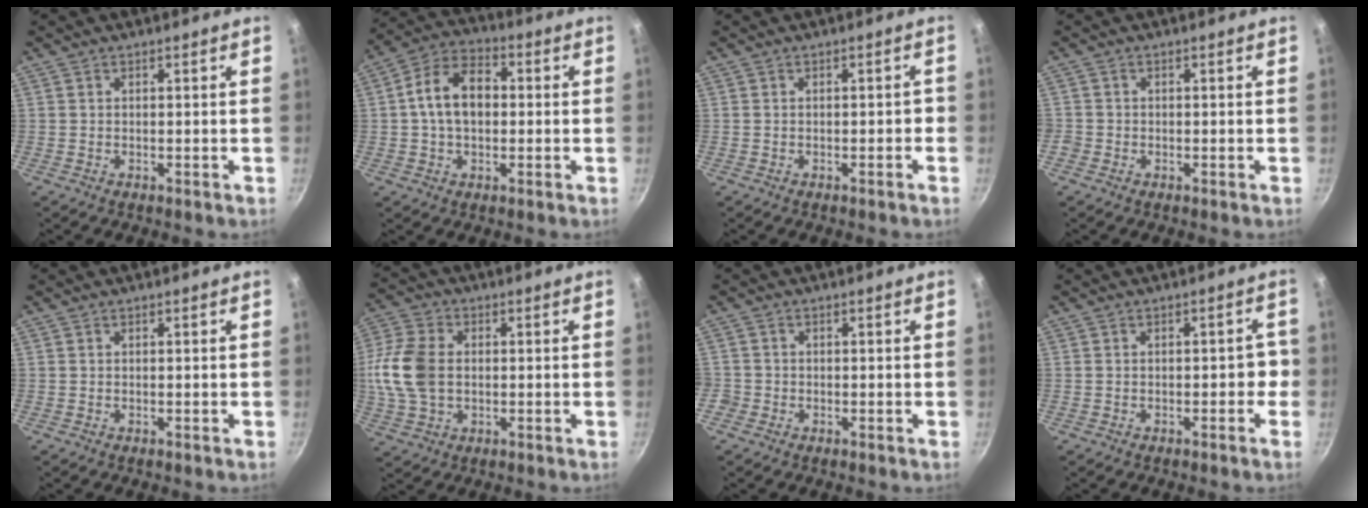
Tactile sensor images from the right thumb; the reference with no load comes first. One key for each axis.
{"total": 11.2, "fx": 0.5, "fy": 7.5, "fz": 8.3, "tx": -0.120, "ty": 0.029, "tz": -0.005}
{"total": 1.5, "fx": -0.6, "fy": 0.7, "fz": 1.2, "tx": -0.011, "ty": 0.013, "tz": -0.006}
{"total": 1.1, "fx": -0.6, "fy": 0.9, "fz": 0.2, "tx": -0.007, "ty": 0.001, "tz": -0.015}
{"total": 0.0}
{"total": 12.5, "fx": 0.1, "fy": 8.6, "fz": 9.1, "tx": -0.181, "ty": 0.013, "tz": -0.005}
{"total": 1.4, "fx": -0.8, "fy": 1.2, "fz": 0.2, "tx": -0.004, "ty": 0.003, "tz": -0.017}
{"total": 3.4, "fx": -1.0, "fy": 1.8, "fz": 2.7, "tx": -0.011, "ty": 0.025, "tz": -0.015}